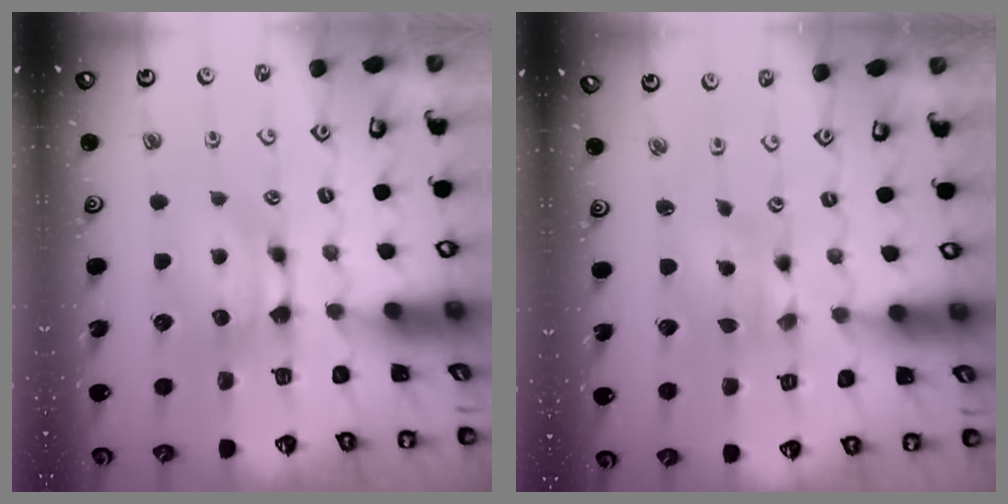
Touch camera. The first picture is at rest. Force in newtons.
{"total": 2.2, "press": 2.0, "slide": 1.0}